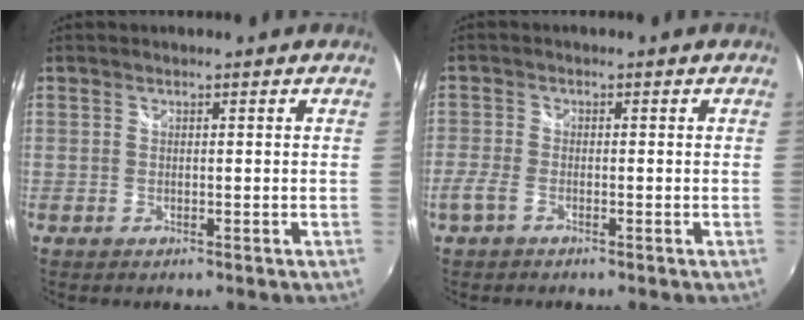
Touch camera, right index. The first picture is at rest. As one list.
[{"total": 3.1, "force": [-2.0, 1.4, 2.0], "torque": [-0.054, -0.003, -0.045]}]